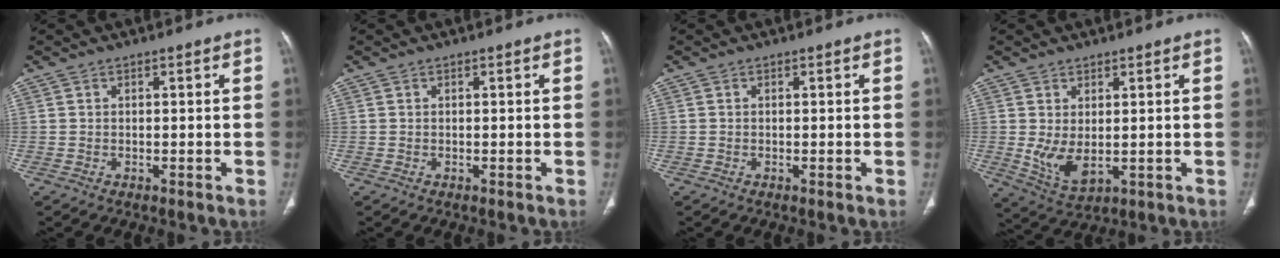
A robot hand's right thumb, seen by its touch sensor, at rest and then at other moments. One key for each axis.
{"total": 0.0}
{"total": 0.0}
{"total": 6.2, "fx": 0.2, "fy": 3.1, "fz": 5.3, "tx": -0.099, "ty": -0.015, "tz": 0.021}